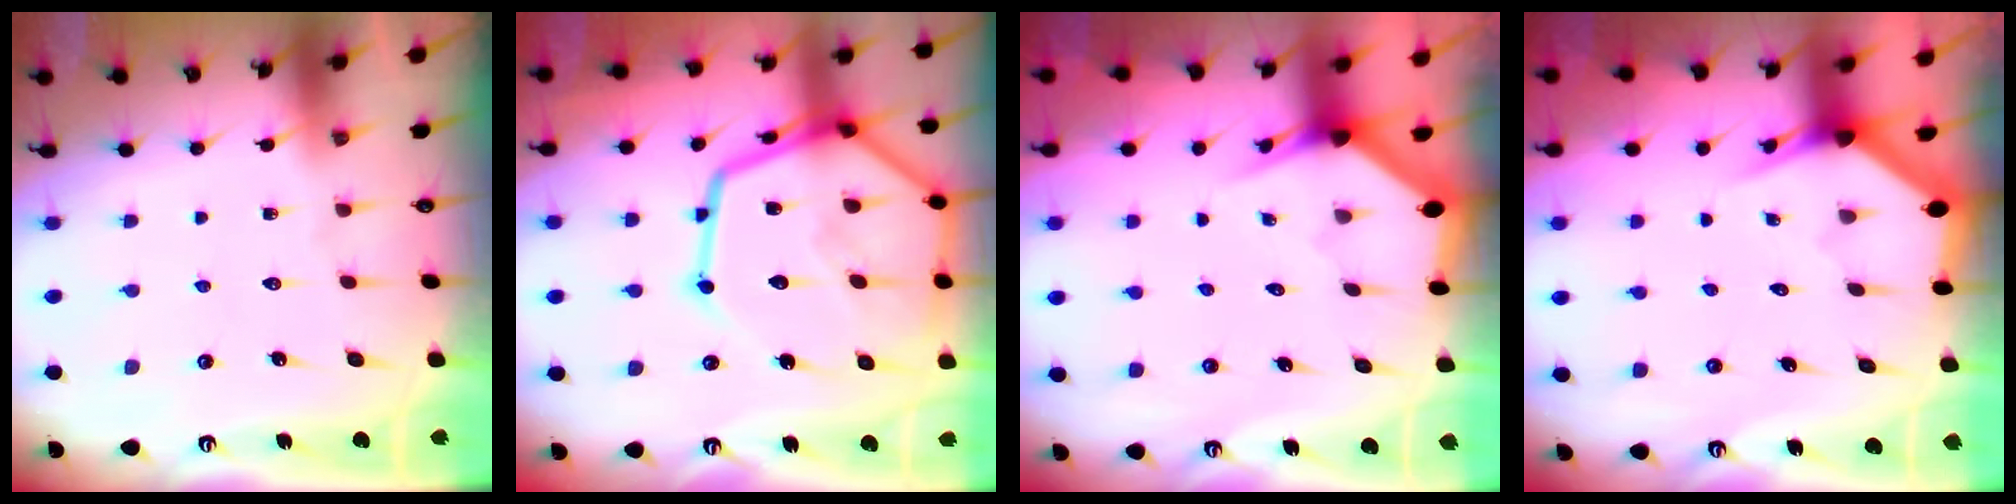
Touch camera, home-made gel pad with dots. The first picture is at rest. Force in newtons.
{"total": 25.3, "press": 25.2, "slide": 2.4}
{"total": 2.8, "press": 2.8, "slide": 0.2}
{"total": 2.7, "press": 2.7, "slide": 0.1}